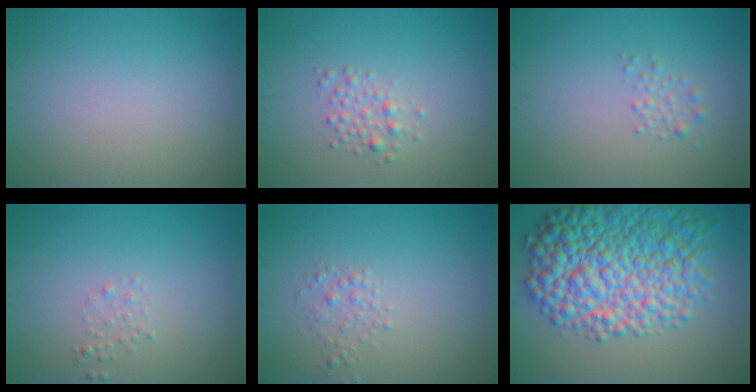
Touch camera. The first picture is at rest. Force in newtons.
{"total": 1.7, "press": 1.7, "slide": 0.0}
{"total": 1.5, "press": 1.5, "slide": 0.0}
{"total": 0.8, "press": 0.8, "slide": 0.1}
{"total": 1.1, "press": 1.1, "slide": 0.1}
{"total": 11.2, "press": 11.2, "slide": 0.3}